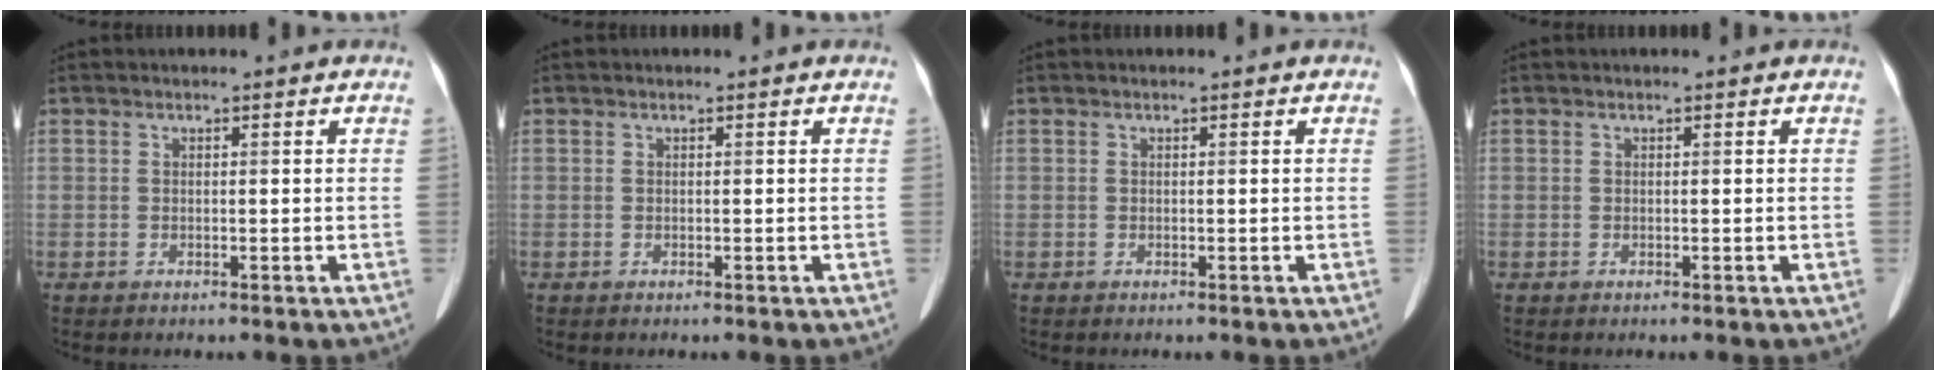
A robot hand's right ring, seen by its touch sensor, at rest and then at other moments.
{"total": 0.0}
{"total": 0.0}
{"total": 0.0}